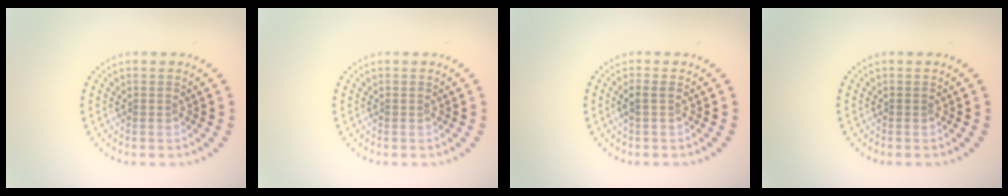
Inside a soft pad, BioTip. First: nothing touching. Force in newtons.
{"total": 0.0}
{"total": 1.1, "press": 1.0, "slide": 0.3}
{"total": 0.0}